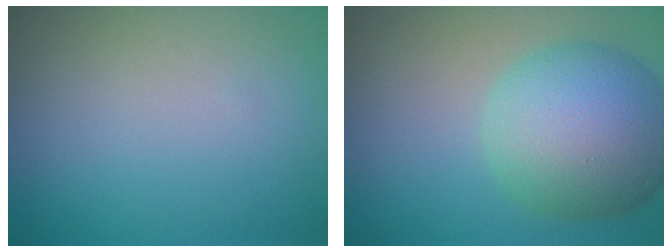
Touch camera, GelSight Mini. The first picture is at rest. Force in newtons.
{"total": 9.9, "press": 9.8, "slide": 0.5}